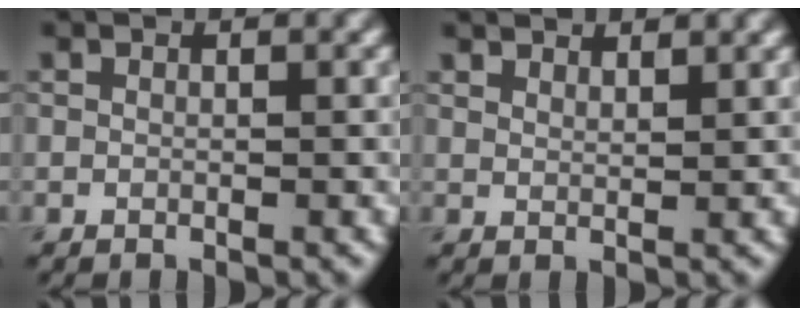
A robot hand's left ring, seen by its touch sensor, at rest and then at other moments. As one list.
[{"total": 3.0, "force": [2.8, 0.7, 0.9], "torque": [-0.009, -0.001, 0.042]}]